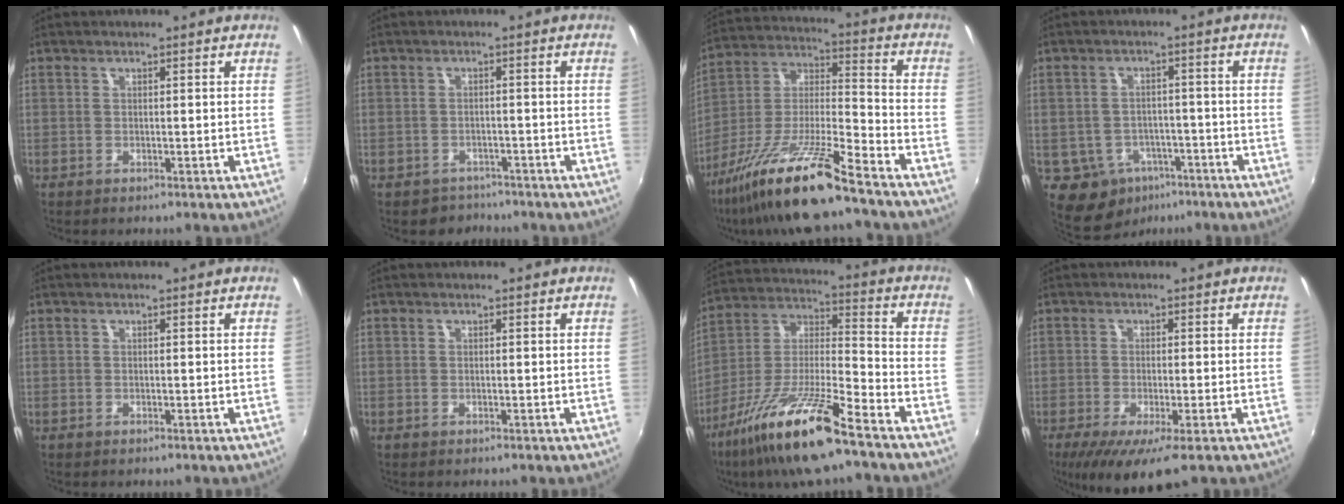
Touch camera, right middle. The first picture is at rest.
{"total": 3.4, "force": [-2.8, 2.0, -0.2], "torque": [-0.005, 0.004, -0.044]}
{"total": 17.6, "force": [-12.8, 1.1, 12.0], "torque": [-0.225, -0.017, -0.242]}
{"total": 9.1, "force": [-4.8, 7.3, 2.8], "torque": [-0.073, 0.009, -0.054]}
{"total": 0.0}
{"total": 0.0}
{"total": 16.8, "force": [-11.5, 1.7, 12.2], "torque": [-0.235, -0.016, -0.218]}
{"total": 8.5, "force": [-5.0, 1.5, 6.7], "torque": [-0.136, -0.035, -0.081]}